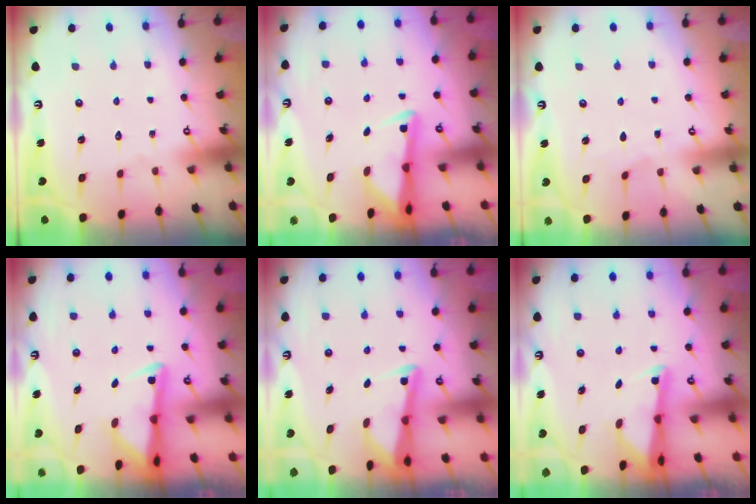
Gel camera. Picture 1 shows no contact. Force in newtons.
{"total": 2.9, "press": 2.8, "slide": 0.5}
{"total": 2.2, "press": 2.1, "slide": 0.3}
{"total": 2.9, "press": 2.9, "slide": 0.6}
{"total": 2.9, "press": 2.9, "slide": 0.4}
{"total": 1.9, "press": 1.9, "slide": 0.4}